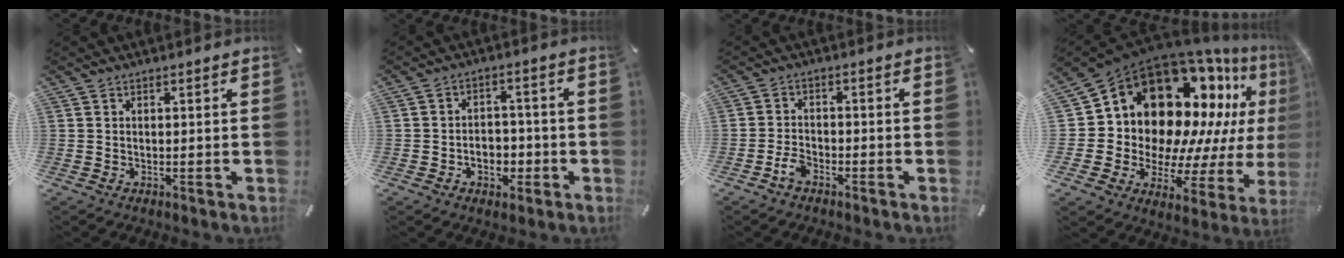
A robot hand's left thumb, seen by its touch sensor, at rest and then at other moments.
{"total": 5.6, "force": [-1.9, 4.7, 2.5], "torque": [-0.044, 0.014, -0.032]}
{"total": 3.6, "force": [-2.5, 2.0, 1.7], "torque": [-0.035, 0.012, -0.048]}
{"total": 20.3, "force": [11.1, 13.9, 9.9], "torque": [-0.141, -0.130, 0.222]}